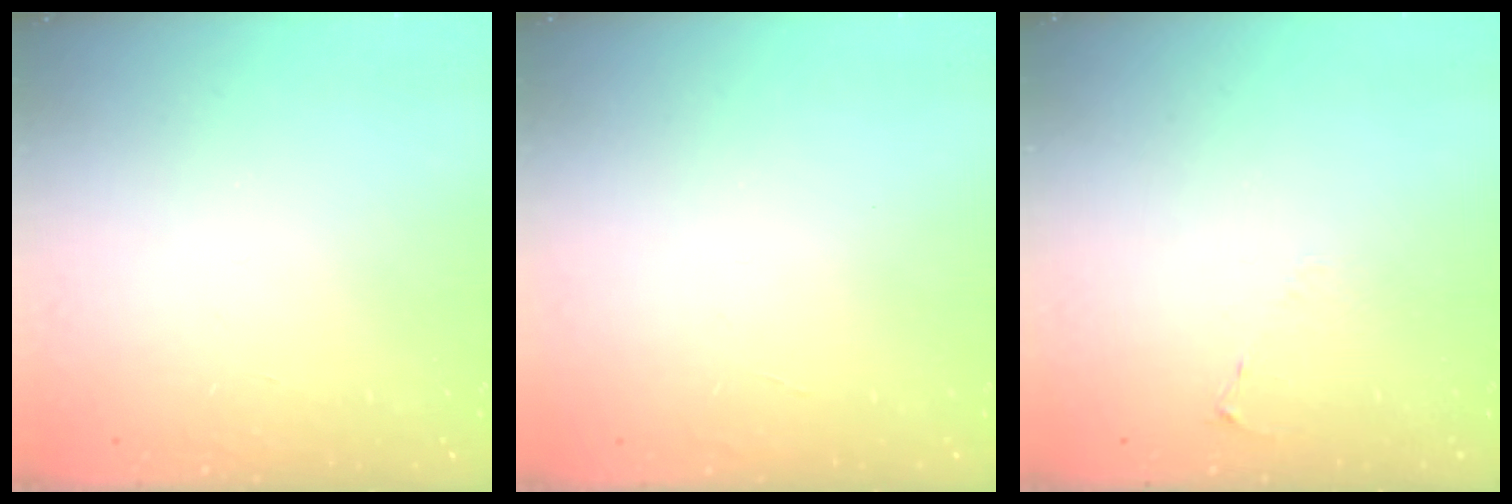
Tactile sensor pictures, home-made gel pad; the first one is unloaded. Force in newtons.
{"total": 0.0}
{"total": 2.4, "press": 2.3, "slide": 0.4}